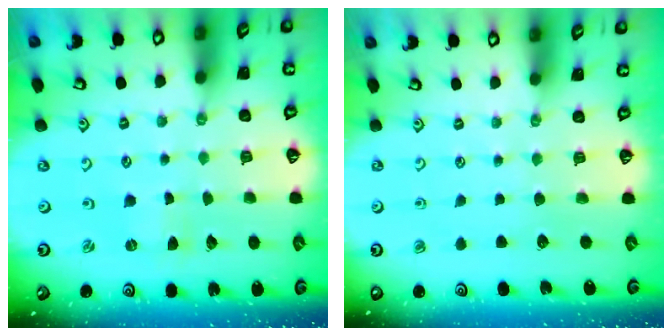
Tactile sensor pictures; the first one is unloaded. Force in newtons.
{"total": 0.0}